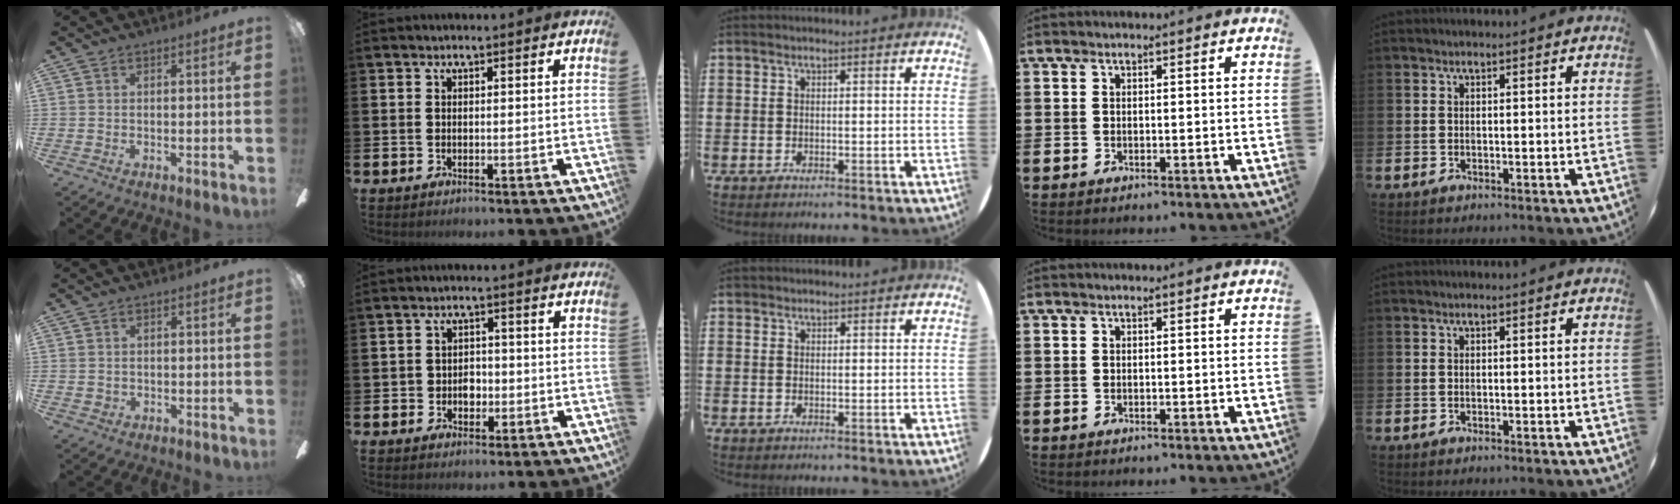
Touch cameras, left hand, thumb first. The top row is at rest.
{"thumb": {"total": 1.1, "force": [0.1, 1.1, 0.1], "torque": [-0.004, 0.005, -0.001]}, "index": {"total": 2.4, "force": [-0.5, 2.2, 0.9], "torque": [-0.012, 0.002, -0.017]}, "middle": {"total": 0.5, "force": [0.5, 0.2, 0.0], "torque": [0.000, 0.002, 0.009]}}